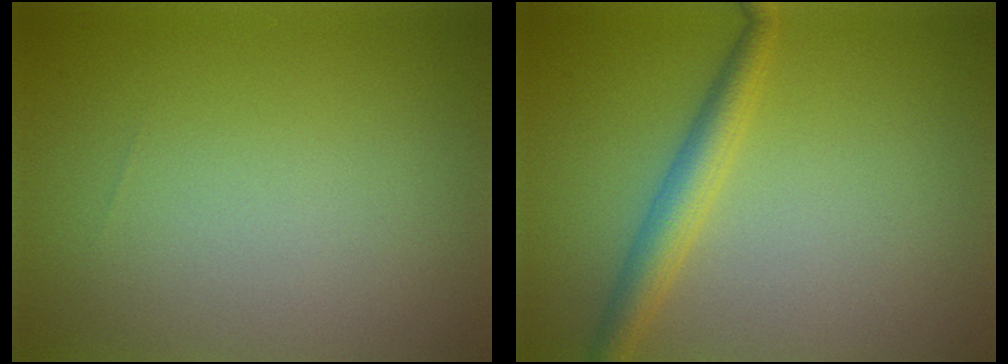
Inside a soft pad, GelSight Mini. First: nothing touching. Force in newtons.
{"total": 2.9, "press": 2.9, "slide": 0.1}